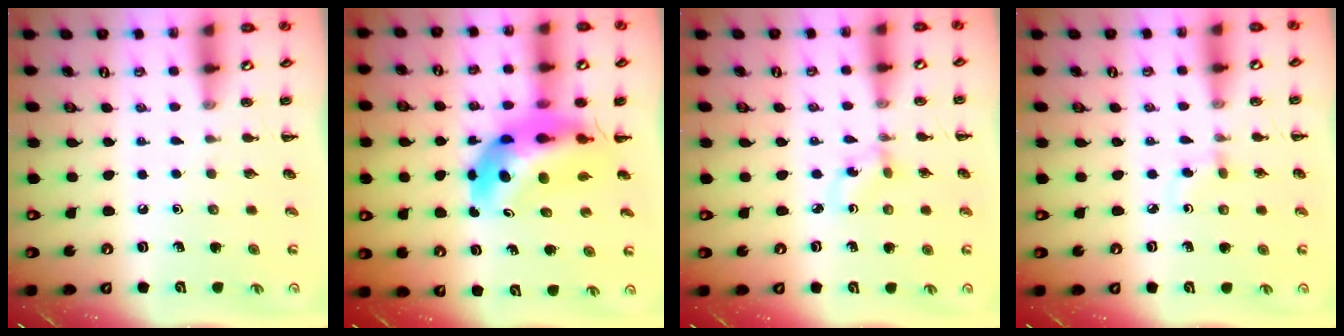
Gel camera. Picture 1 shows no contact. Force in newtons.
{"total": 9.7, "press": 9.2, "slide": 3.1}
{"total": 1.7, "press": 1.6, "slide": 0.7}
{"total": 2.7, "press": 2.4, "slide": 1.1}